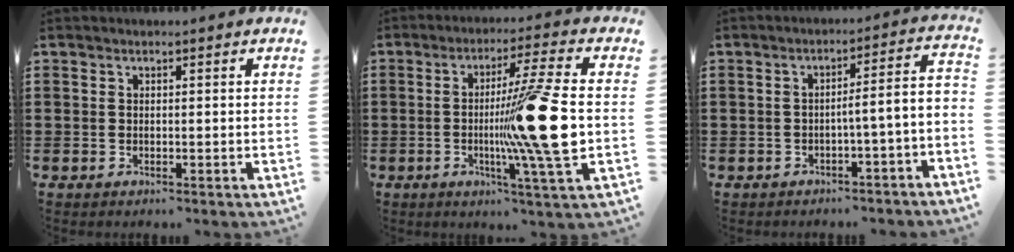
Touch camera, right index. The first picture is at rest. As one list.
[{"total": 15.4, "force": [-1.1, 0.3, 15.4], "torque": [-0.239, -0.022, -0.032]}, {"total": 3.6, "force": [-2.1, -0.4, 2.8], "torque": [-0.055, -0.016, -0.049]}]